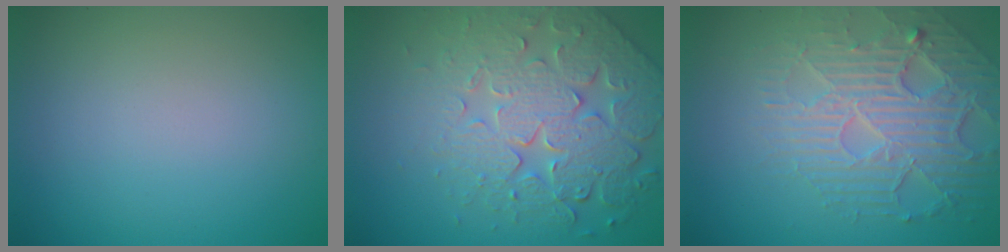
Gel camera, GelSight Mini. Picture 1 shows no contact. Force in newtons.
{"total": 6.9, "press": 5.7, "slide": 3.9}
{"total": 6.2, "press": 4.7, "slide": 4.0}